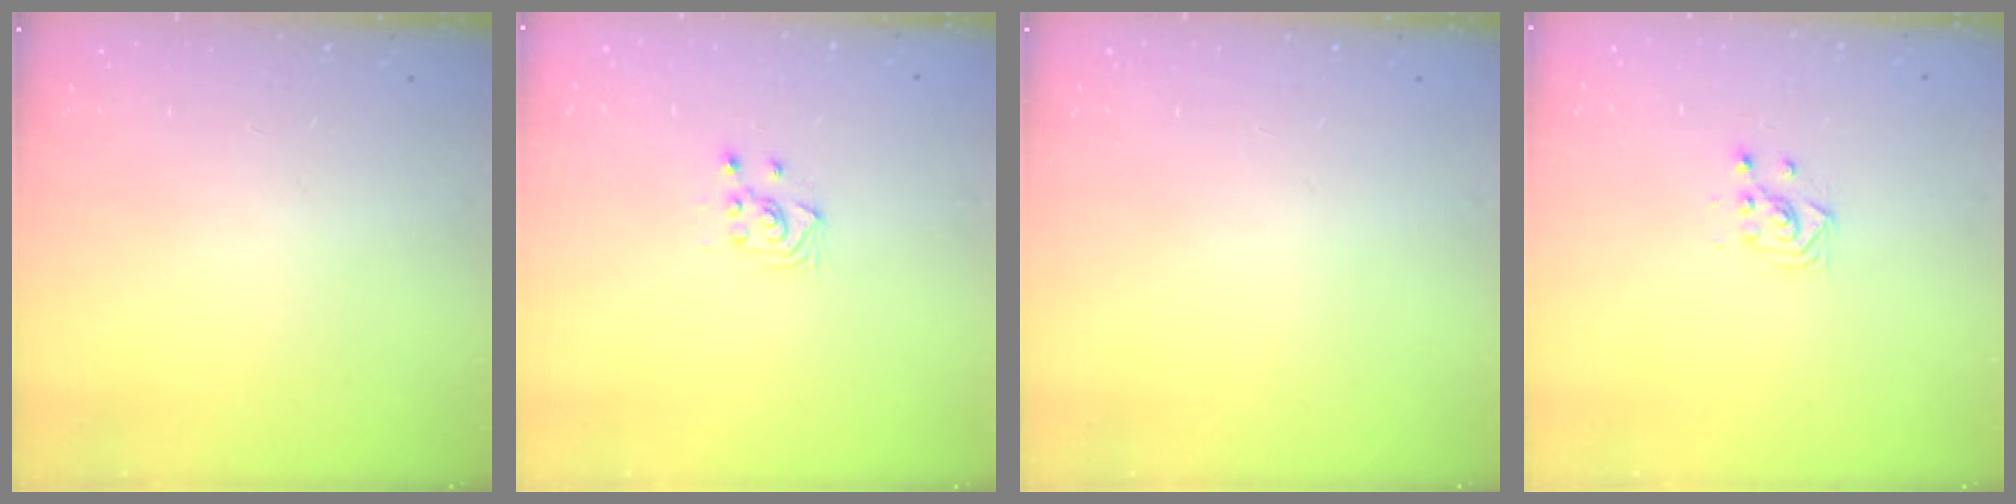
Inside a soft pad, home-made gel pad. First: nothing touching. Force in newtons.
{"total": 2.6, "press": 2.6, "slide": 0.3}
{"total": 0.0}
{"total": 3.0, "press": 3.0, "slide": 0.1}